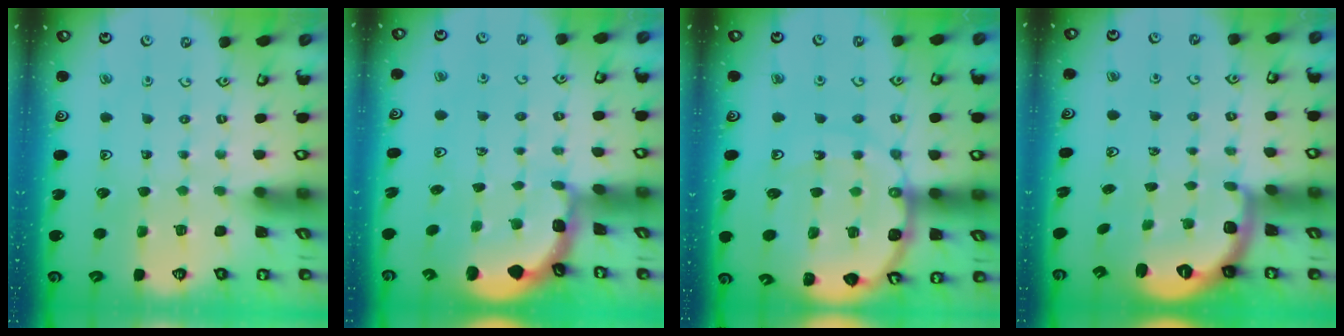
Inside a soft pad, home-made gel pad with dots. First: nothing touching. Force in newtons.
{"total": 2.0, "press": 2.0, "slide": 0.3}
{"total": 18.0, "press": 17.8, "slide": 2.8}
{"total": 2.4, "press": 1.8, "slide": 1.6}